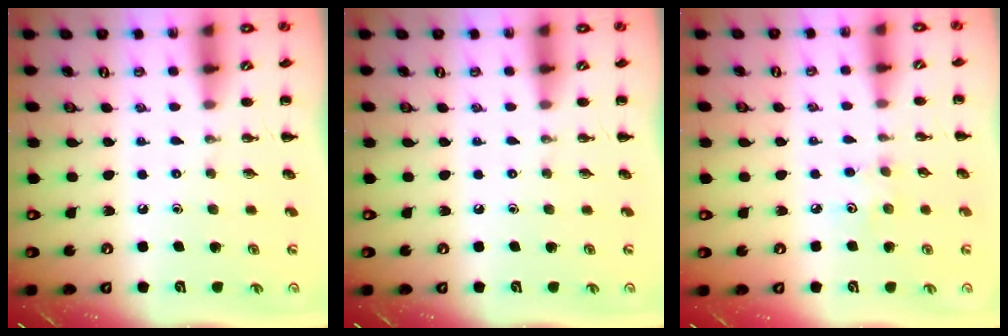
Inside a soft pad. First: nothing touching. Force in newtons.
{"total": 0.0}
{"total": 3.4, "press": 3.3, "slide": 0.9}